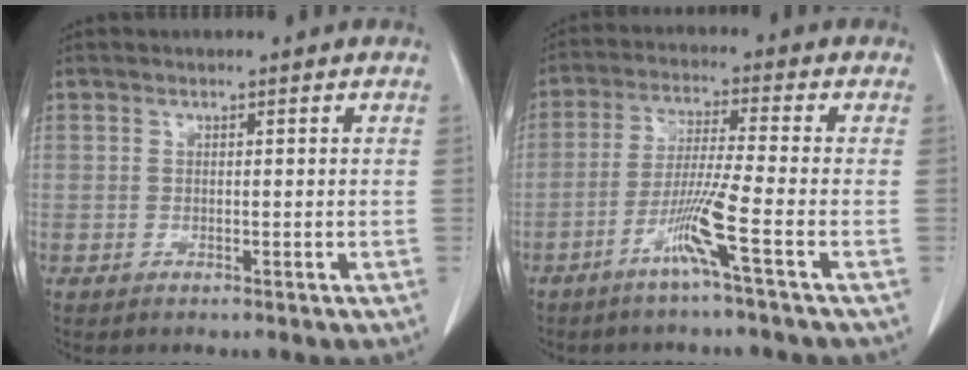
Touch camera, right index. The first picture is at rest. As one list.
[{"total": 7.2, "force": [-3.6, -1.4, 6.1], "torque": [-0.118, -0.008, -0.075]}]